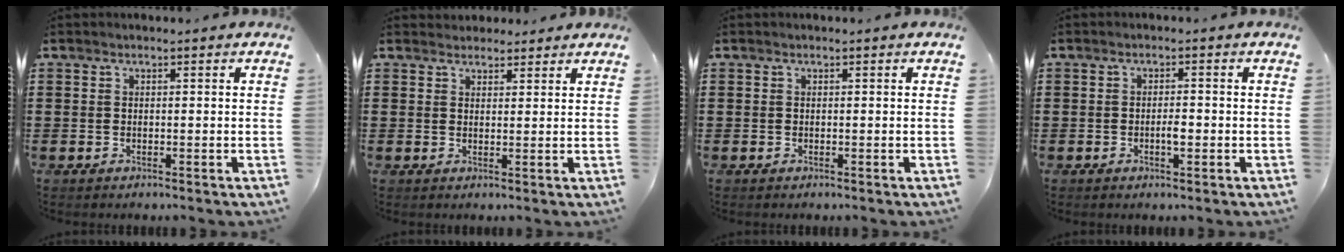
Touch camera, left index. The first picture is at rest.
{"total": 2.4, "force": [2.1, 1.1, -0.1], "torque": [-0.004, 0.004, 0.041]}
{"total": 0.0}
{"total": 2.1, "force": [-0.5, 0.7, 2.0], "torque": [-0.037, 0.002, -0.009]}